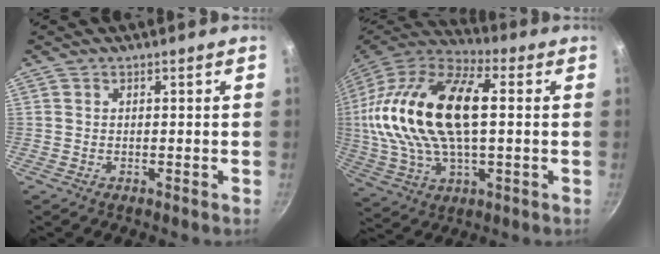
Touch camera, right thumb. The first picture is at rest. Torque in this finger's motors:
{"motor_torque": [0.99, 2.47, 2.28, -0.49, 0.34]}